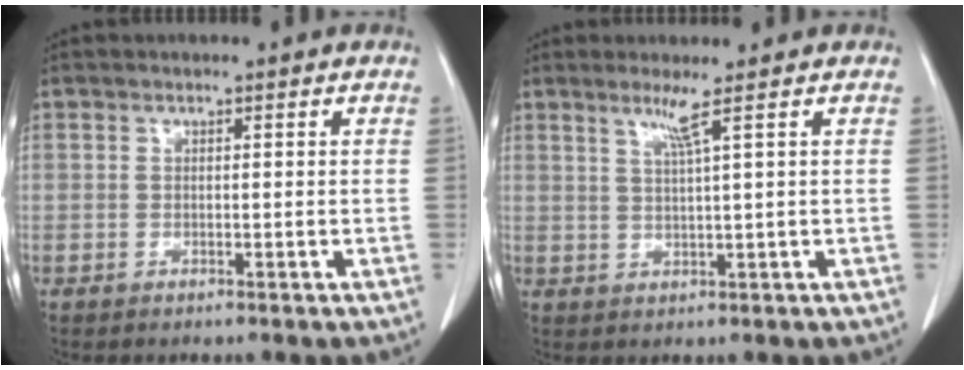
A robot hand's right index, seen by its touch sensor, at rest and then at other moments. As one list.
[{"total": 2.8, "force": [1.6, -1.1, 2.0], "torque": [-0.044, -0.009, 0.037]}]